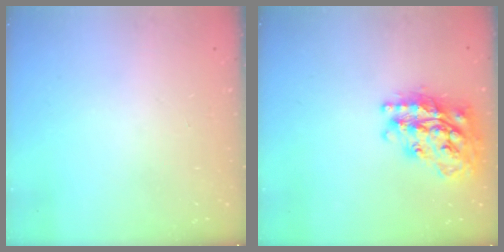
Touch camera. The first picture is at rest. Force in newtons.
{"total": 22.9, "press": 22.9, "slide": 1.8}